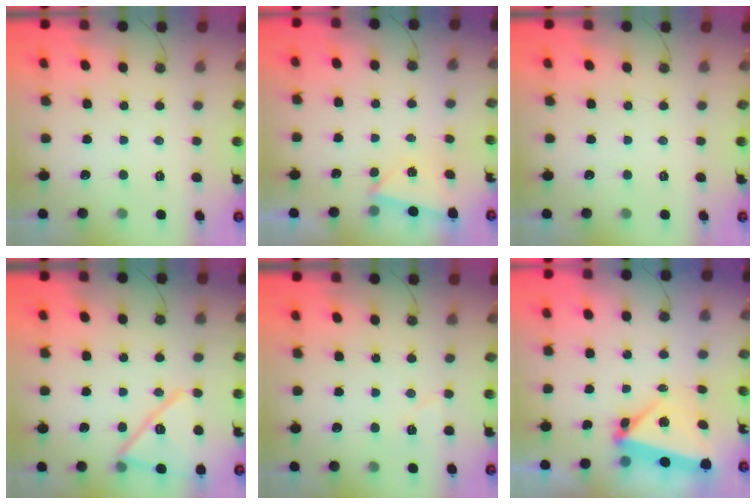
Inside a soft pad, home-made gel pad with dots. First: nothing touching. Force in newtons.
{"total": 2.5, "press": 2.4, "slide": 0.9}
{"total": 0.0}
{"total": 16.1, "press": 16.0, "slide": 2.4}
{"total": 5.6, "press": 5.0, "slide": 2.5}
{"total": 5.9, "press": 5.9, "slide": 0.7}